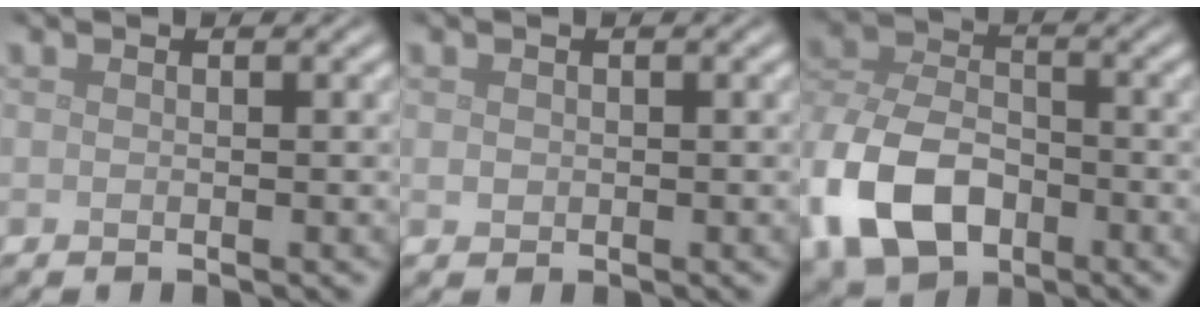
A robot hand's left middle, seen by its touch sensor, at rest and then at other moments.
{"total": 0.6, "force": [0.1, 0.6, 0.2], "torque": [-0.001, -0.002, 0.001]}
{"total": 9.9, "force": [-4.2, 6.6, 6.1], "torque": [-0.137, -0.006, -0.092]}